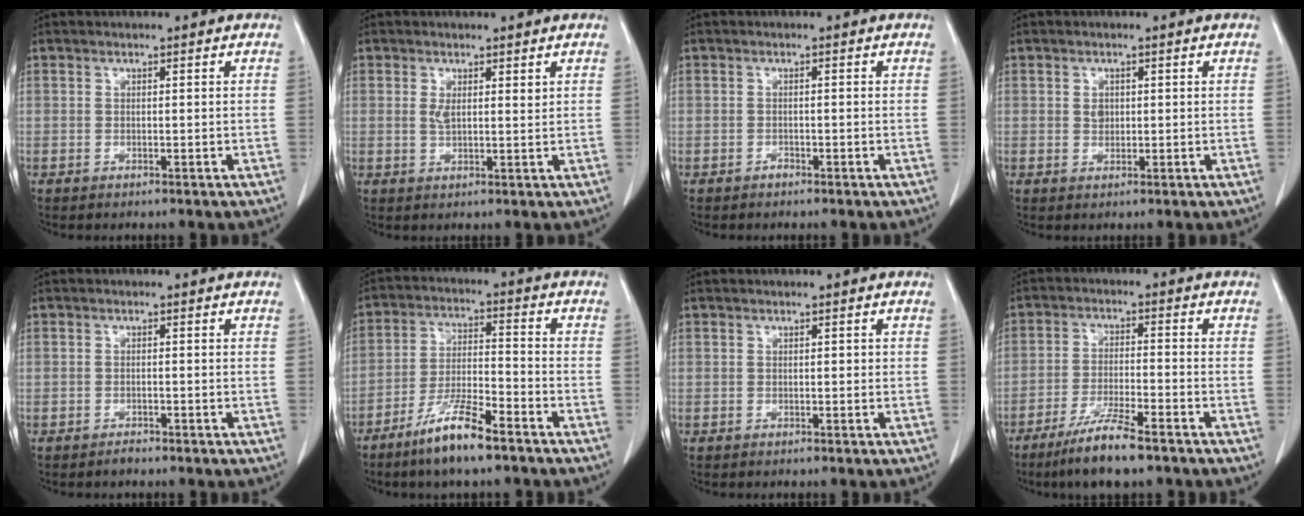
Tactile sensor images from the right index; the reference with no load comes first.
{"total": 2.5, "force": [1.0, 0.9, 2.1], "torque": [-0.040, -0.002, 0.021]}
{"total": 0.7, "force": [-0.6, 0.3, 0.2], "torque": [-0.003, 0.001, -0.011]}
{"total": 1.5, "force": [0.3, 1.2, 0.9], "torque": [-0.014, -0.001, 0.006]}
{"total": 1.0, "force": [-0.9, 0.4, 0.3], "torque": [-0.007, 0.000, -0.013]}
{"total": 9.9, "force": [-6.9, 1.1, 7.0], "torque": [-0.137, -0.015, -0.131]}
{"total": 0.5, "force": [0.0, 0.3, 0.4], "torque": [-0.005, 0.004, 0.000]}
{"total": 8.9, "force": [-6.4, 0.7, 6.1], "torque": [-0.117, -0.022, -0.114]}